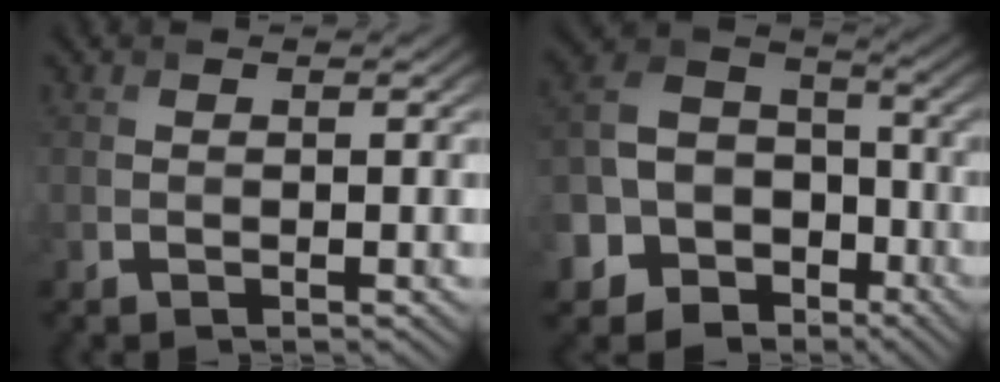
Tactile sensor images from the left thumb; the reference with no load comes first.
{"total": 14.8, "force": [-6.2, 11.8, 6.3], "torque": [-0.192, -0.041, -0.112]}